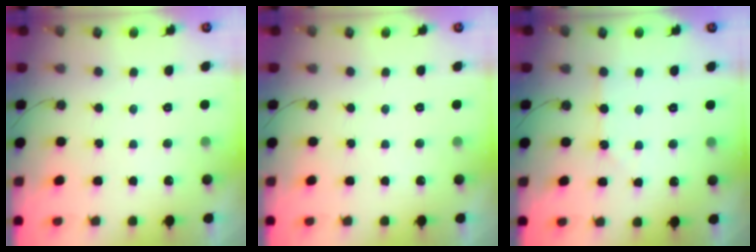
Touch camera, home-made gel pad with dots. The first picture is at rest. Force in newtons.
{"total": 0.0}
{"total": 2.2, "press": 2.1, "slide": 0.3}